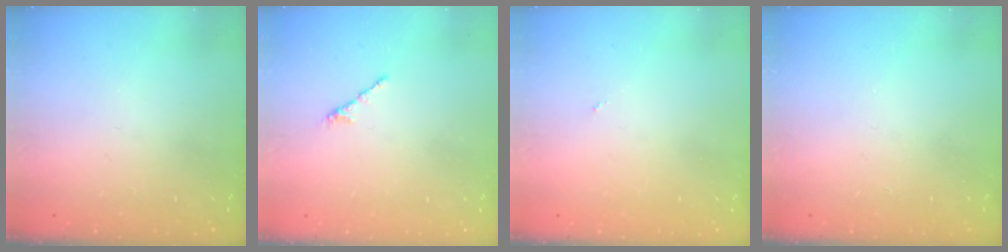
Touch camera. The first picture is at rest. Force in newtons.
{"total": 1.7, "press": 1.6, "slide": 0.5}
{"total": 0.0}
{"total": 0.0}